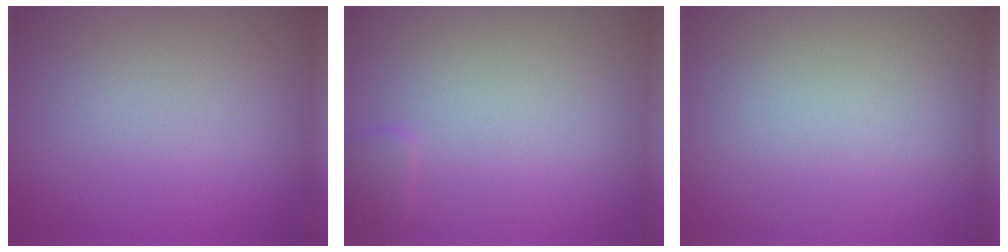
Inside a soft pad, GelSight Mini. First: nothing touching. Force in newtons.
{"total": 0.9, "press": 0.9, "slide": 0.0}
{"total": 0.0}